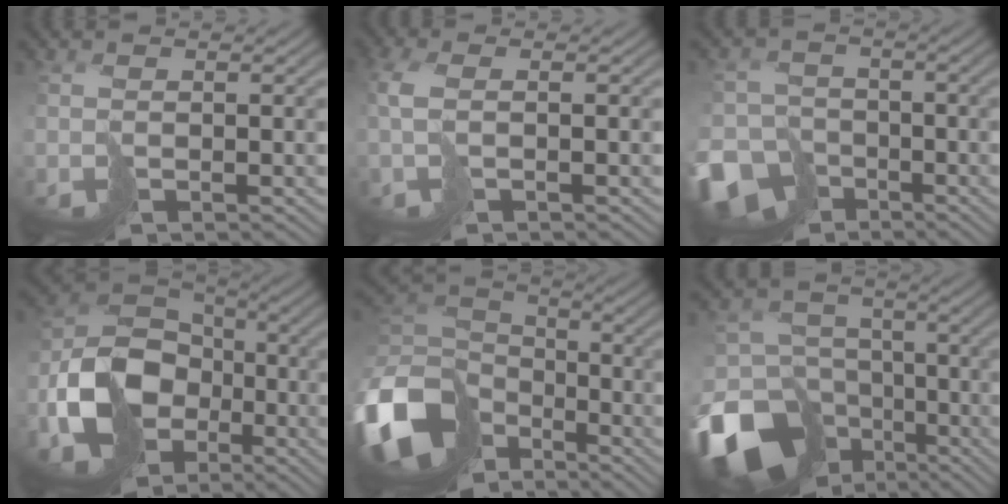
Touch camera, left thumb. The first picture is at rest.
{"total": 2.5, "force": [0.0, 0.9, 2.4], "torque": [-0.059, 0.002, -0.003]}
{"total": 10.6, "force": [-6.9, 7.5, 2.9], "torque": [-0.072, -0.050, -0.118]}
{"total": 13.6, "force": [-4.3, 10.1, 8.0], "torque": [-0.176, -0.034, -0.081]}
{"total": 15.5, "force": [-6.7, 11.4, 8.0], "torque": [-0.262, -0.038, -0.114]}
{"total": 19.0, "force": [-10.4, 14.4, 6.7], "torque": [-0.199, -0.051, -0.149]}